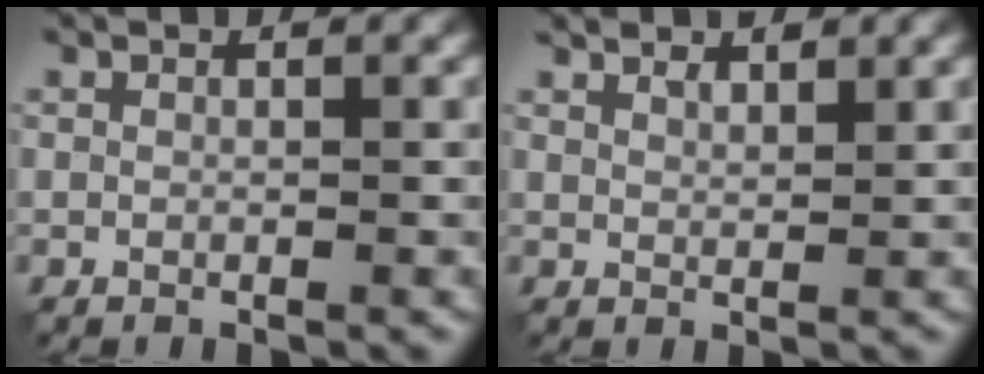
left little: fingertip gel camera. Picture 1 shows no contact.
{"total": 1.8, "force": [1.5, 0.5, 0.9], "torque": [-0.011, -0.004, 0.025]}